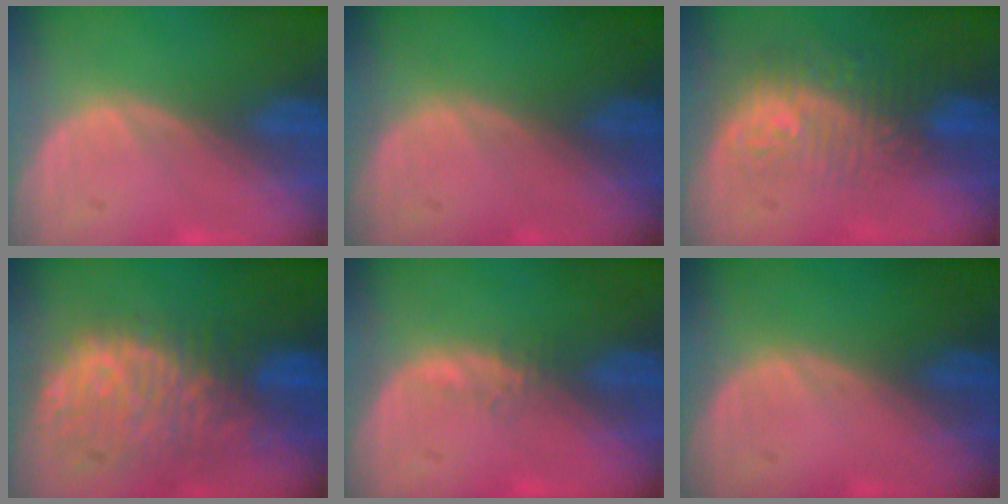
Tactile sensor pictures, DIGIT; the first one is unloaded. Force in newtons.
{"total": 0.0}
{"total": 9.7, "press": 8.0, "slide": 5.4}
{"total": 11.8, "press": 9.8, "slide": 6.5}
{"total": 1.1, "press": 1.0, "slide": 0.5}
{"total": 0.0}